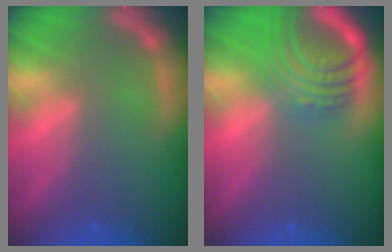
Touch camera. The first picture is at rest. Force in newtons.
{"total": 8.1}